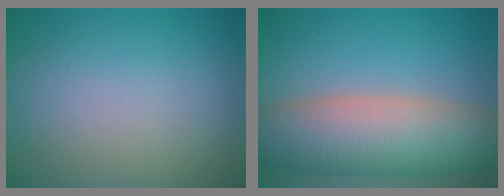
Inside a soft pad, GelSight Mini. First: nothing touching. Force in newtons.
{"total": 10.8, "press": 10.7, "slide": 0.5}